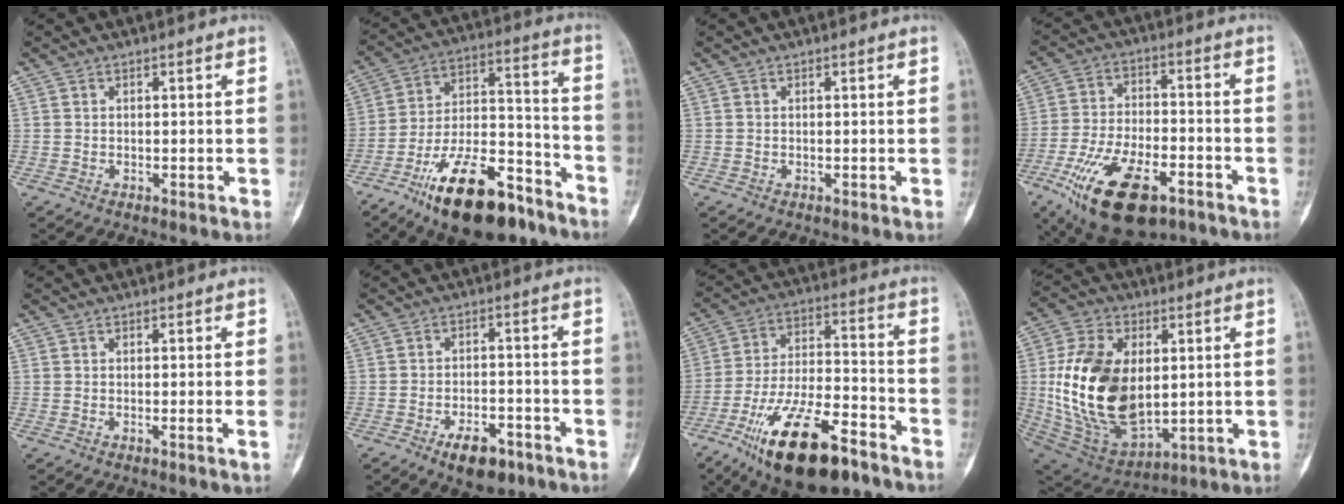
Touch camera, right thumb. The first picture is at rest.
{"total": 22.1, "force": [-14.4, 8.7, 14.4], "torque": [-0.234, 0.088, -0.242]}
{"total": 0.0}
{"total": 19.4, "force": [-10.2, 8.9, 14.0], "torque": [-0.272, 0.030, -0.167]}
{"total": 0.9, "force": [-0.2, -0.4, 0.8], "torque": [-0.006, 0.000, -0.006]}
{"total": 7.7, "force": [-4.6, 3.6, 4.9], "torque": [-0.066, 0.023, -0.068]}
{"total": 22.1, "force": [-13.4, 7.9, 15.6], "torque": [-0.286, 0.063, -0.231]}
{"total": 22.9, "force": [1.6, 13.9, 18.1], "torque": [-0.333, -0.016, 0.047]}